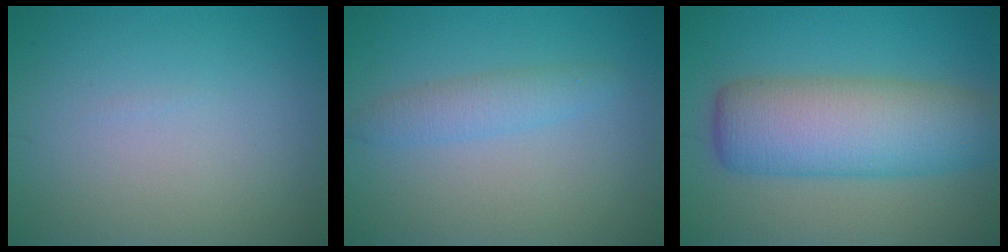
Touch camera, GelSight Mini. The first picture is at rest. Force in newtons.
{"total": 2.2, "press": 2.2, "slide": 0.1}
{"total": 8.7, "press": 8.7, "slide": 0.3}